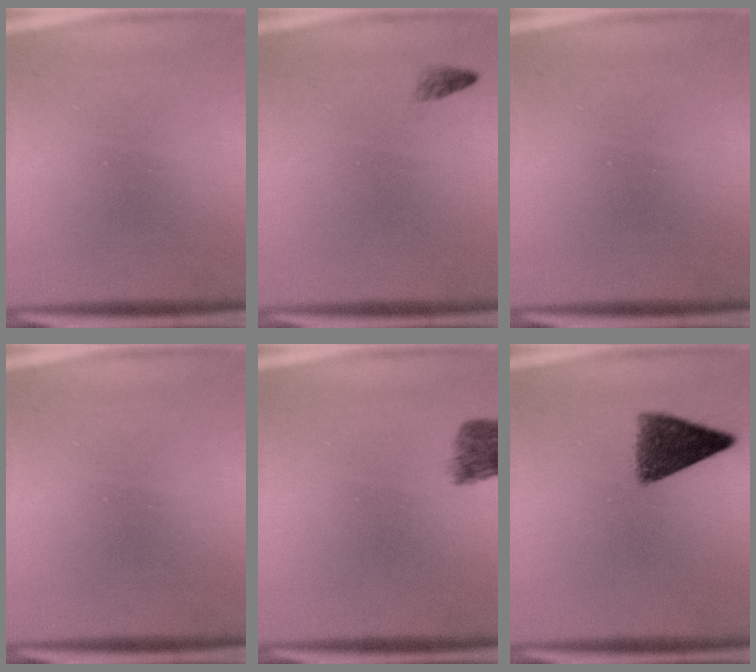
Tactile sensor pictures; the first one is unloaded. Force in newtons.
{"total": 0.8}
{"total": 0.0}
{"total": 0.0}
{"total": 4.3}
{"total": 6.8}